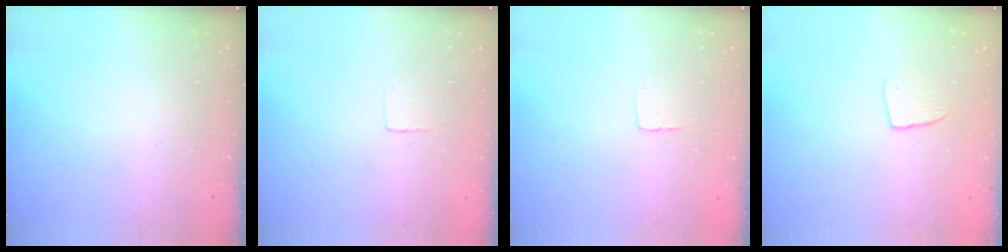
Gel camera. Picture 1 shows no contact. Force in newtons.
{"total": 2.4, "press": 2.4, "slide": 0.1}
{"total": 2.9, "press": 2.9, "slide": 0.2}
{"total": 6.5, "press": 6.5, "slide": 0.5}